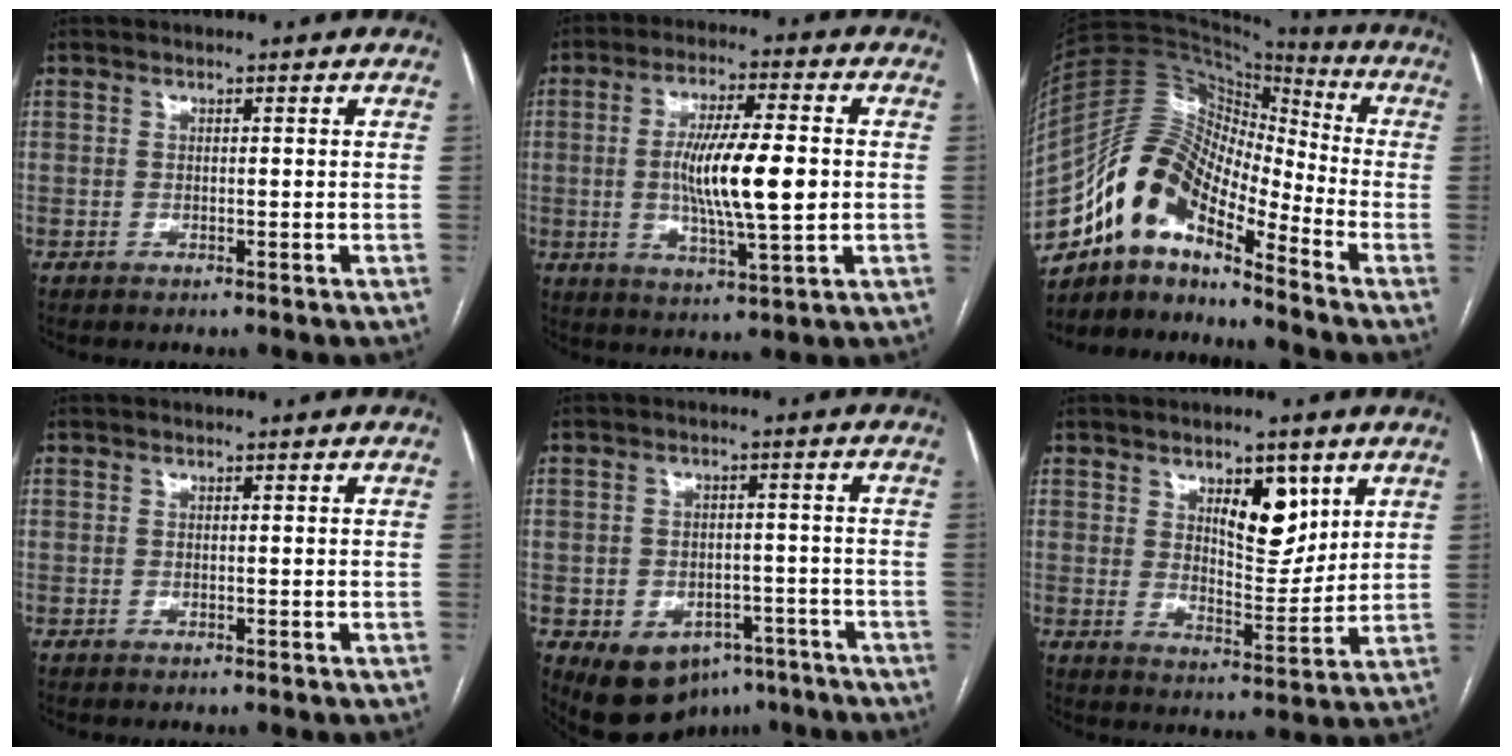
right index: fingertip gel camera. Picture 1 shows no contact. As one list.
[{"total": 12.3, "force": [-0.4, 1.8, 12.2], "torque": [-0.220, -0.002, -0.007]}, {"total": 14.1, "force": [-10.0, 4.9, 8.6], "torque": [-0.157, 0.052, -0.180]}, {"total": 0.0}, {"total": 11.0, "force": [-6.2, 7.7, 4.7], "torque": [-0.061, 0.024, -0.078]}, {"total": 8.4, "force": [4.2, 3.6, 6.3], "torque": [-0.093, -0.006, 0.070]}]